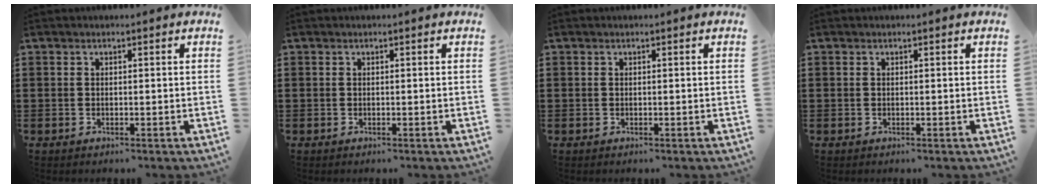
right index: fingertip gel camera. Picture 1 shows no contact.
{"total": 0.0}
{"total": 0.0}
{"total": 0.0}